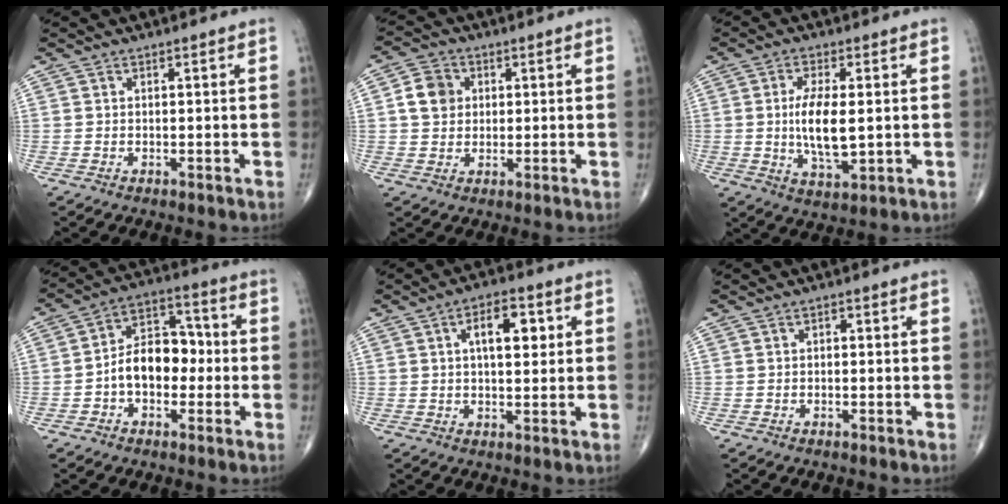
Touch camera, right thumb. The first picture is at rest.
{"total": 5.9, "force": [1.1, 5.0, 2.9], "torque": [-0.035, 0.003, 0.014]}
{"total": 9.3, "force": [0.1, 3.6, 8.6], "torque": [-0.159, -0.018, 0.005]}
{"total": 11.1, "force": [-1.7, 7.4, 8.1], "torque": [-0.102, 0.043, -0.041]}
{"total": 7.6, "force": [2.1, 3.6, 6.4], "torque": [-0.078, 0.003, 0.029]}
{"total": 0.6, "force": [-0.1, 0.4, 0.4], "torque": [-0.001, 0.002, -0.006]}